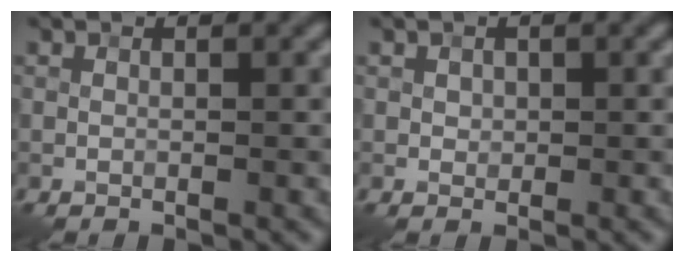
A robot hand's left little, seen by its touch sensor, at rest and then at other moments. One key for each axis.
{"total": 0.7, "fx": 0.2, "fy": 0.6, "fz": 0.2, "tx": -0.001, "ty": -0.003, "tz": 0.004}